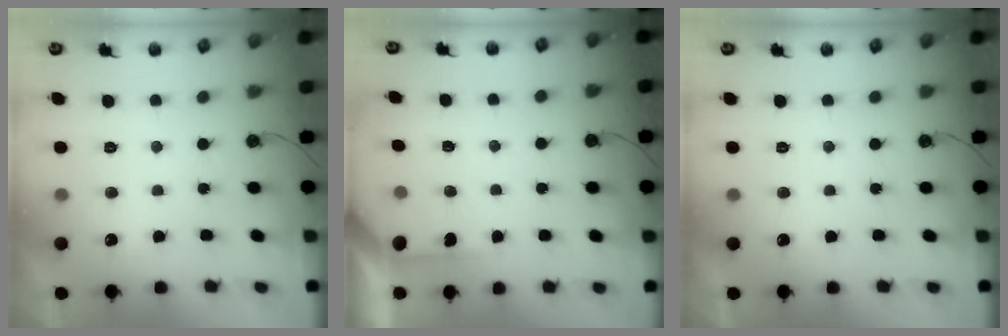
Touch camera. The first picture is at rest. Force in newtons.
{"total": 3.9, "press": 3.9, "slide": 0.4}
{"total": 0.0}